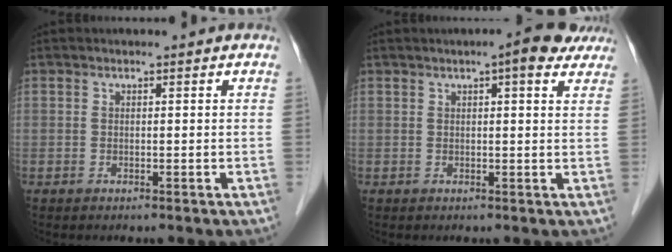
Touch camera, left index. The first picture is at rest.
{"total": 5.3, "force": [3.7, 1.1, 3.7], "torque": [-0.042, 0.012, 0.039]}